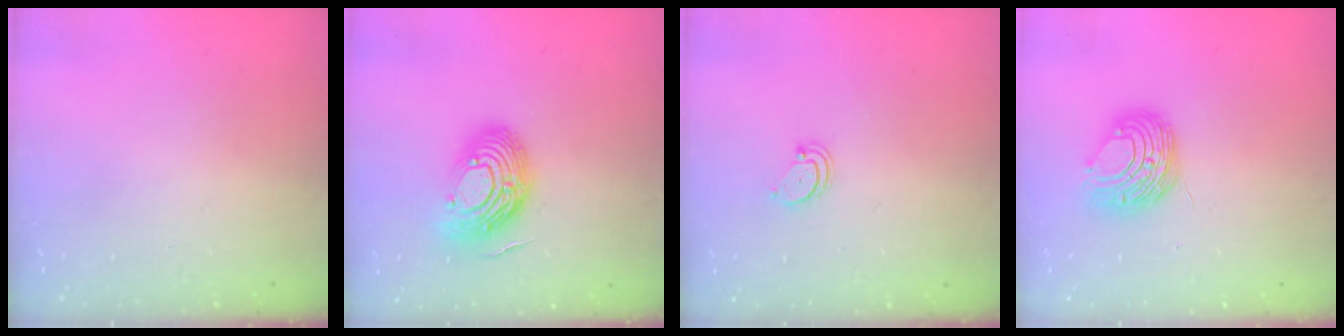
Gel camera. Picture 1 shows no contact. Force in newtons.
{"total": 14.9, "press": 14.9, "slide": 1.3}
{"total": 1.9, "press": 1.9, "slide": 0.2}
{"total": 8.8, "press": 8.7, "slide": 0.5}